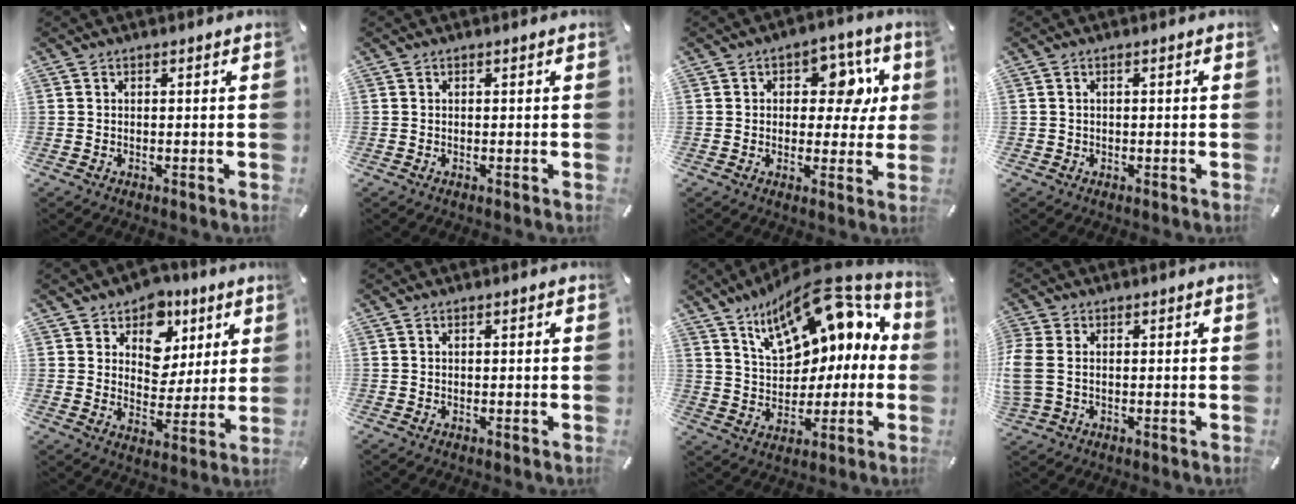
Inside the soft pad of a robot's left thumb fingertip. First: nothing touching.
{"total": 0.0}
{"total": 11.2, "force": [3.0, 7.4, 7.9], "torque": [-0.089, -0.004, 0.047]}
{"total": 0.7, "force": [-0.1, 0.6, 0.2], "torque": [-0.006, 0.005, -0.005]}
{"total": 10.8, "force": [5.2, 8.7, 3.5], "torque": [-0.044, -0.045, 0.093]}
{"total": 0.0}
{"total": 18.5, "force": [10.2, 10.5, 11.3], "torque": [-0.176, -0.059, 0.175]}
{"total": 5.3, "force": [-0.1, 3.8, 3.6], "torque": [-0.093, 0.000, -0.003]}